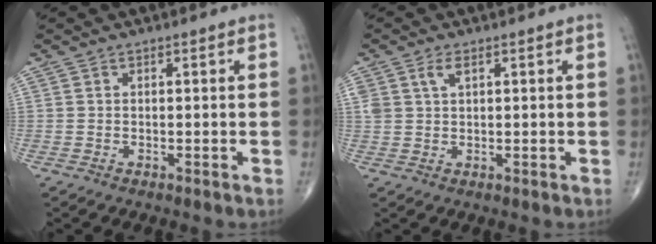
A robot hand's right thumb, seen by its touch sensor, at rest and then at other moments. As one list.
[{"total": 3.1, "force": [1.5, 1.6, 2.2], "torque": [-0.047, 0.004, 0.035]}]